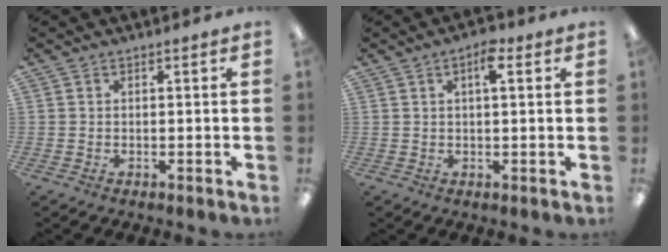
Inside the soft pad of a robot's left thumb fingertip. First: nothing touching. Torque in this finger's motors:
{"motor_torque": [-0.04, 0.11, 0.21, 0.16, 0.00]}